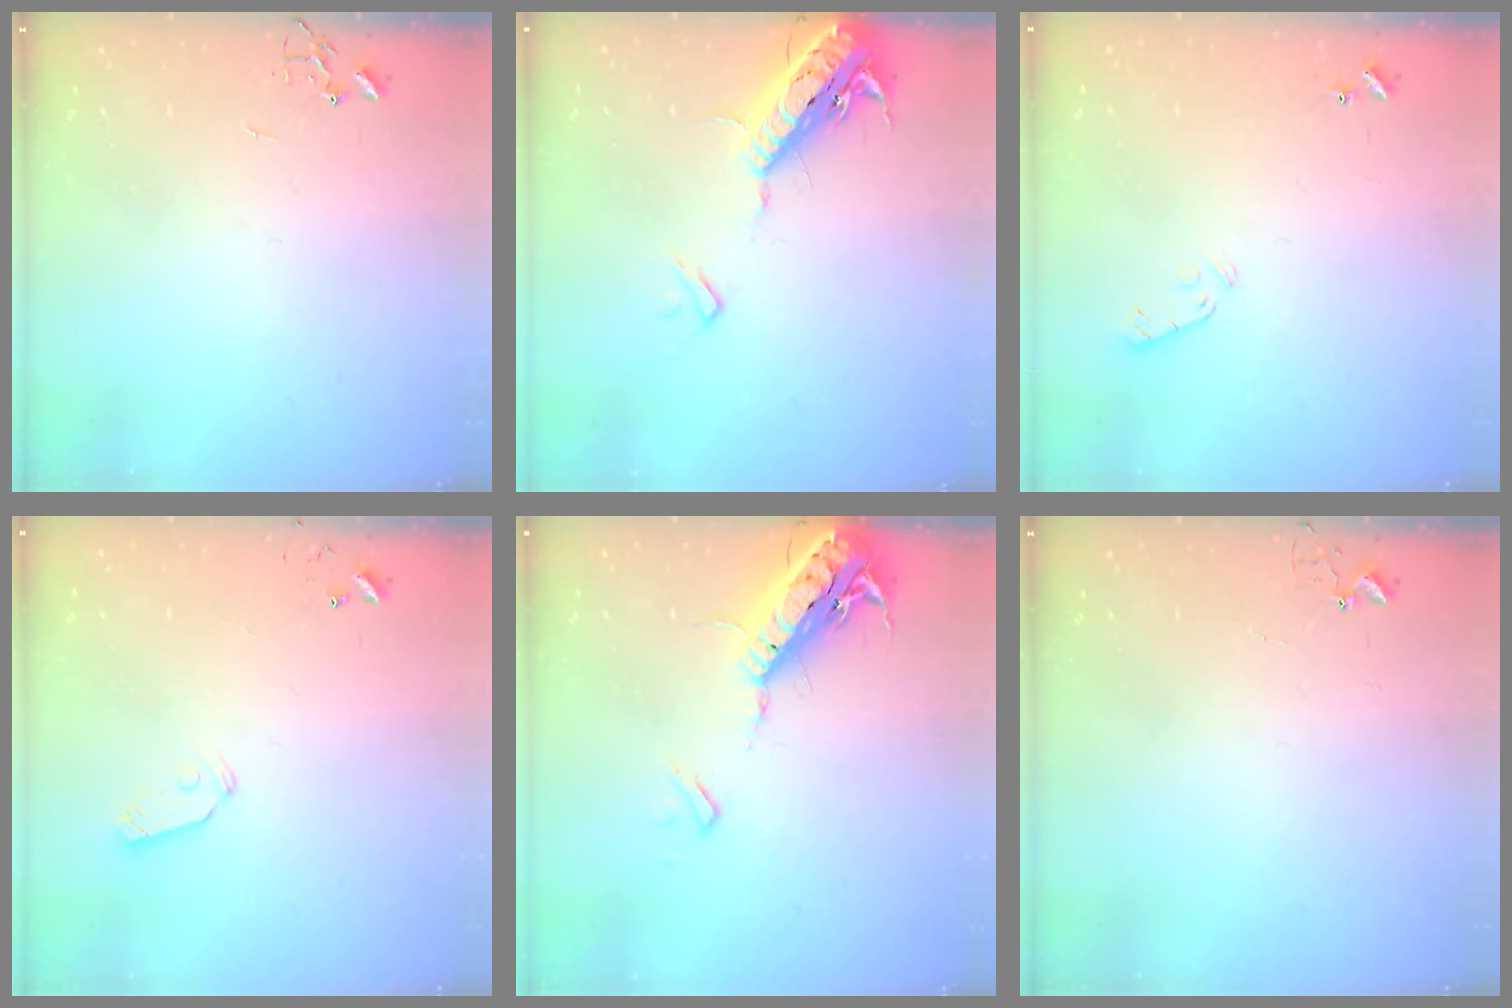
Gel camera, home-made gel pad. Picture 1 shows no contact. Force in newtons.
{"total": 18.4, "press": 18.0, "slide": 4.0}
{"total": 4.1, "press": 4.1, "slide": 0.6}
{"total": 5.3, "press": 5.3, "slide": 0.1}
{"total": 19.4, "press": 19.0, "slide": 4.2}
{"total": 4.2, "press": 4.2, "slide": 0.4}